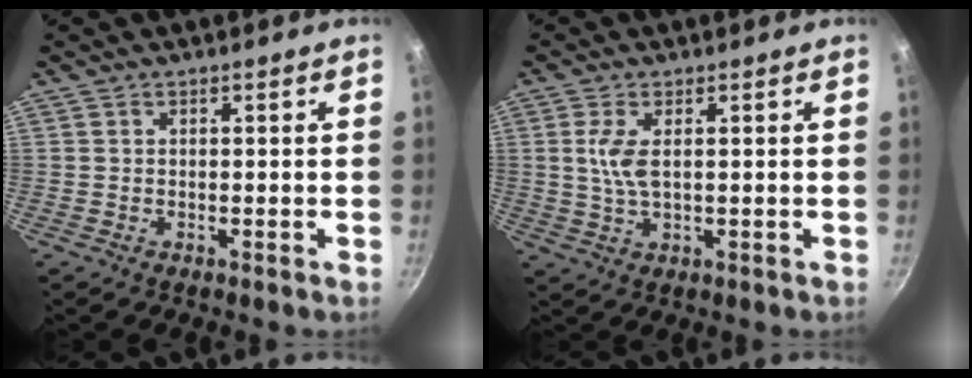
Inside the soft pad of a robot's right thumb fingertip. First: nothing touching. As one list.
[{"total": 4.9, "force": [0.9, 2.0, 4.4], "torque": [-0.097, -0.001, 0.022]}]